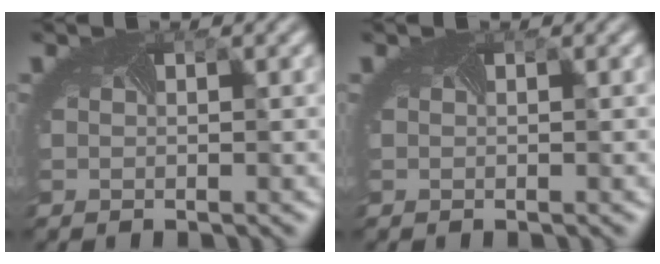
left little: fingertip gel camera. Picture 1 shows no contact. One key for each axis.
{"total": 0.0}